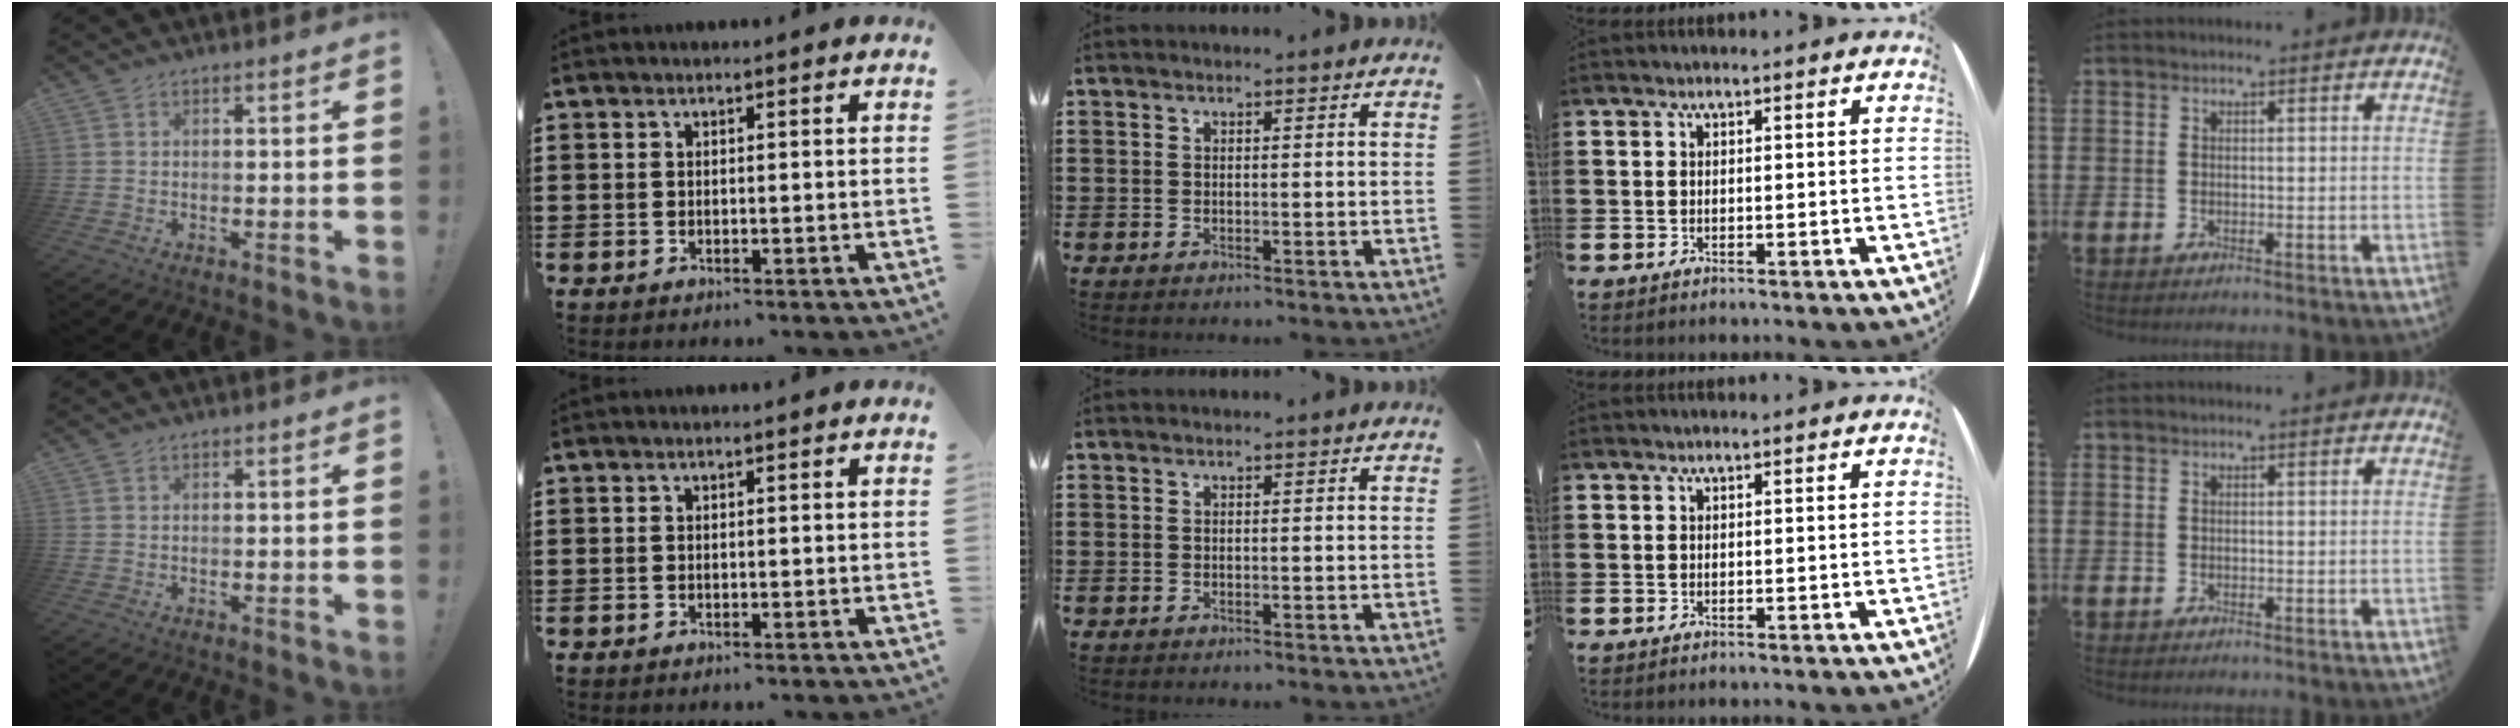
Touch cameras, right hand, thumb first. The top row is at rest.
{}